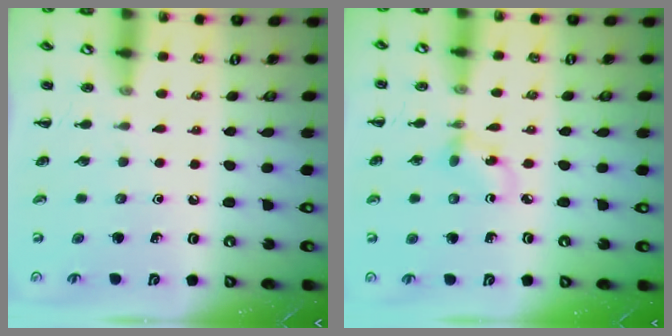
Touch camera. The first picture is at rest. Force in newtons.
{"total": 2.8, "press": 2.8, "slide": 0.7}